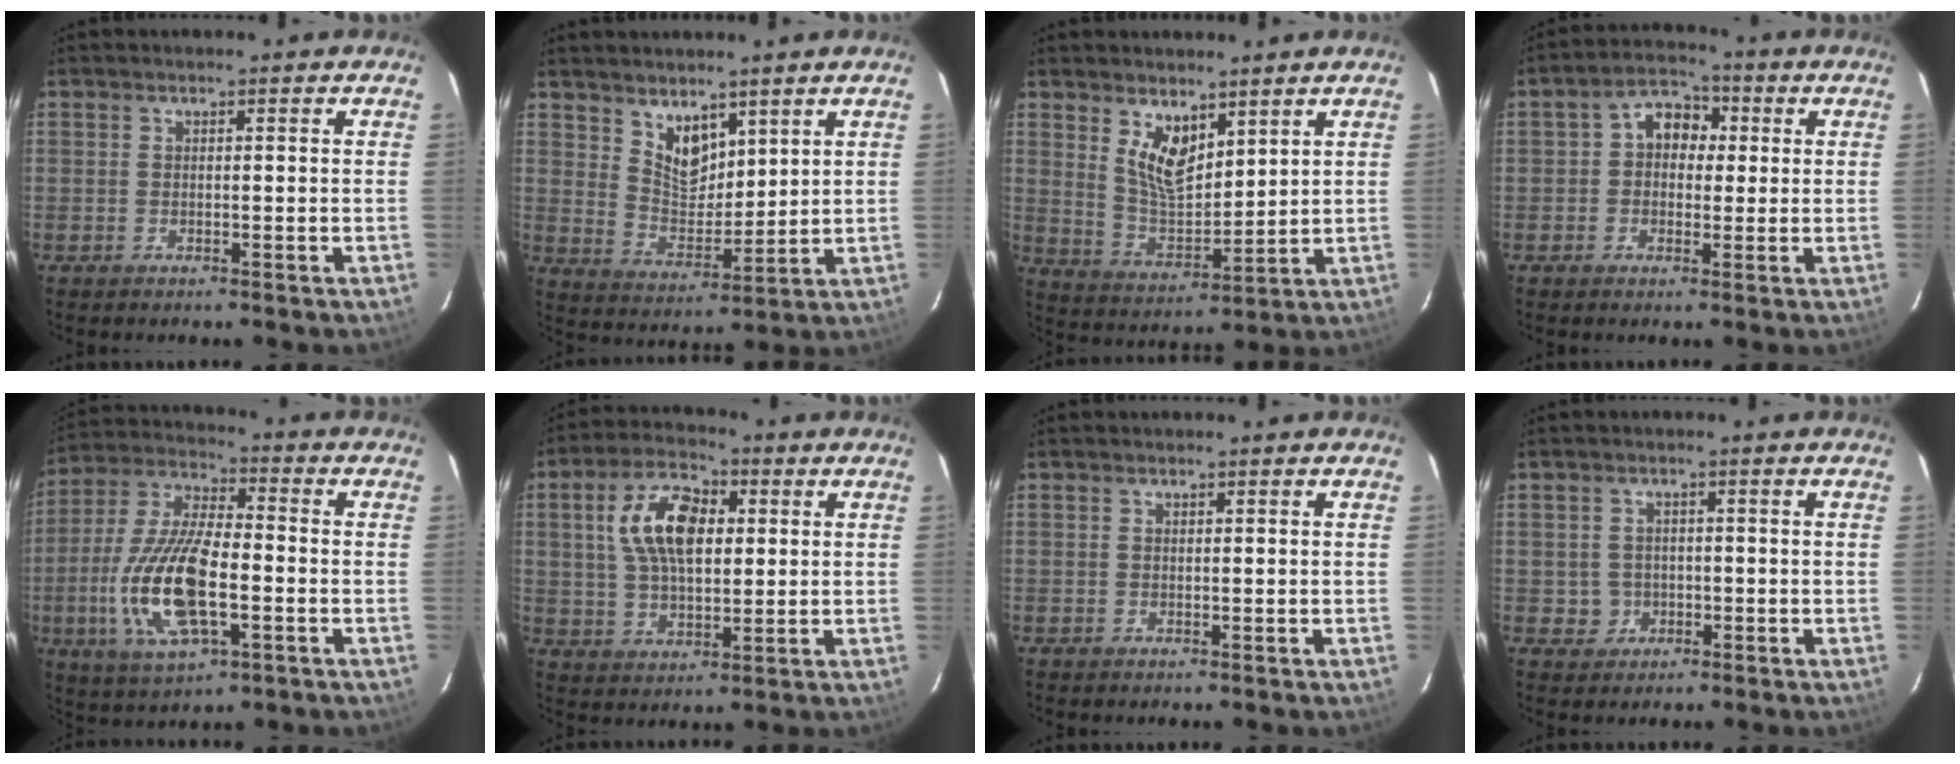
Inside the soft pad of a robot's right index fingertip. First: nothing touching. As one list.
[{"total": 7.3, "force": [5.0, 4.1, 3.4], "torque": [-0.050, 0.000, 0.101]}, {"total": 8.1, "force": [4.8, 3.8, 5.4], "torque": [-0.095, -0.003, 0.101]}, {"total": 6.4, "force": [0.6, 5.2, 3.7], "torque": [-0.063, 0.029, 0.008]}, {"total": 17.2, "force": [-4.2, 6.6, 15.3], "torque": [-0.326, -0.007, -0.079]}, {"total": 12.4, "force": [2.8, 6.7, 10.1], "torque": [-0.191, 0.022, 0.052]}, {"total": 0.0}, {"total": 3.2, "force": [-0.6, 3.1, 0.1], "torque": [-0.002, 0.012, -0.003]}]